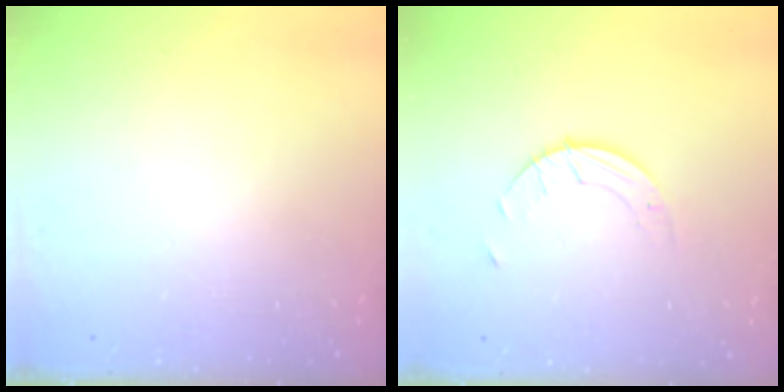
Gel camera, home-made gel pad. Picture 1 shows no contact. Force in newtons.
{"total": 2.5, "press": 2.5, "slide": 0.2}